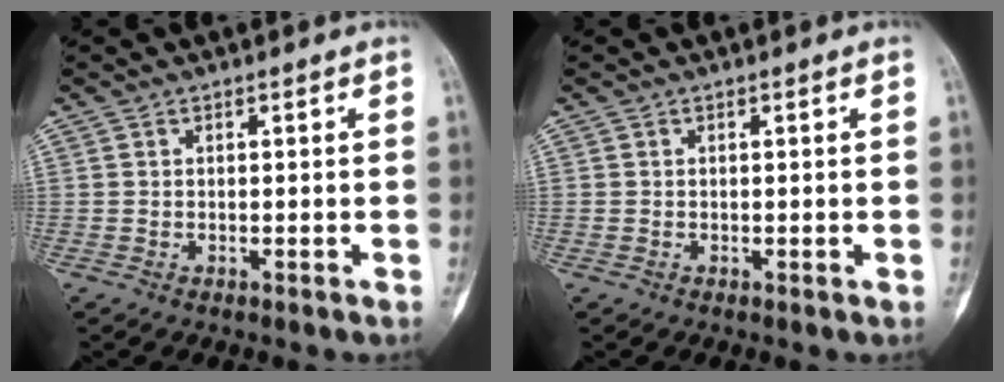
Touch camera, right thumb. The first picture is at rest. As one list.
[{"total": 0.0}]